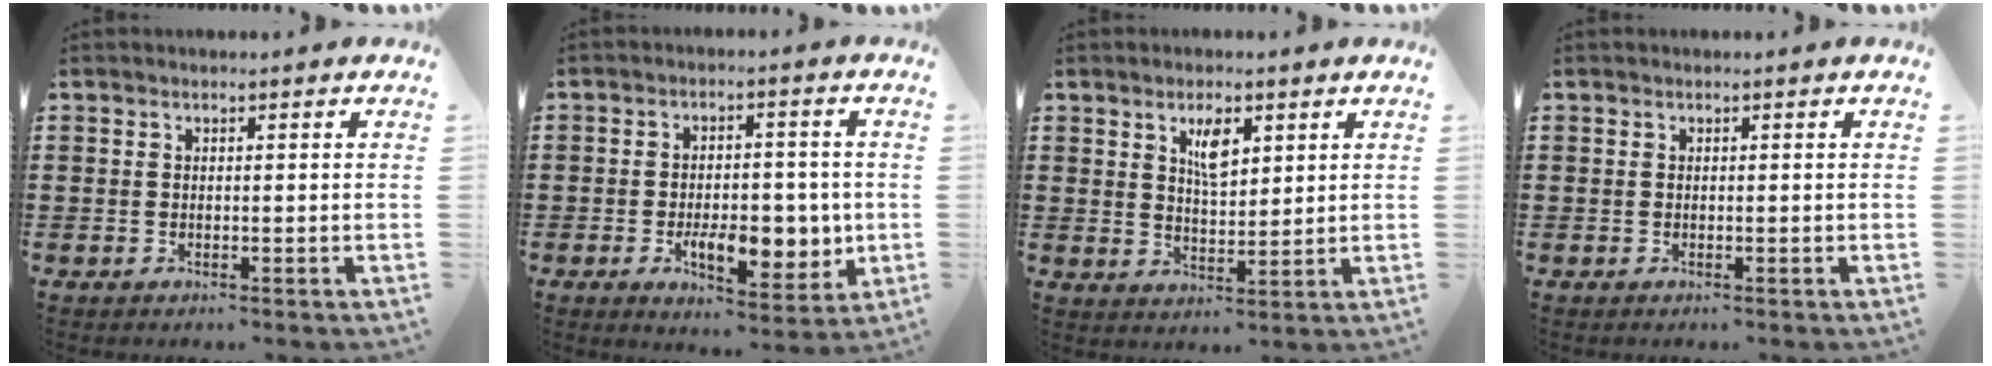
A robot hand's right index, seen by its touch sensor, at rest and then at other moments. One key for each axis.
{"total": 8.4, "fx": -1.8, "fy": 4.8, "fz": 6.7, "tx": -0.095, "ty": 0.001, "tz": -0.029}
{"total": 4.4, "fx": 2.4, "fy": 1.7, "fz": 3.4, "tx": -0.057, "ty": -0.001, "tz": 0.037}
{"total": 0.0}